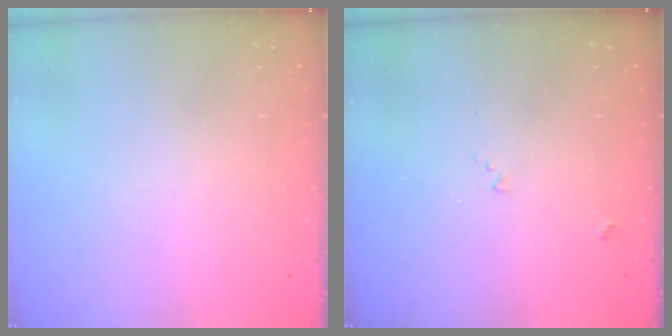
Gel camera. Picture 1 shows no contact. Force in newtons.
{"total": 7.5, "press": 7.5, "slide": 0.9}